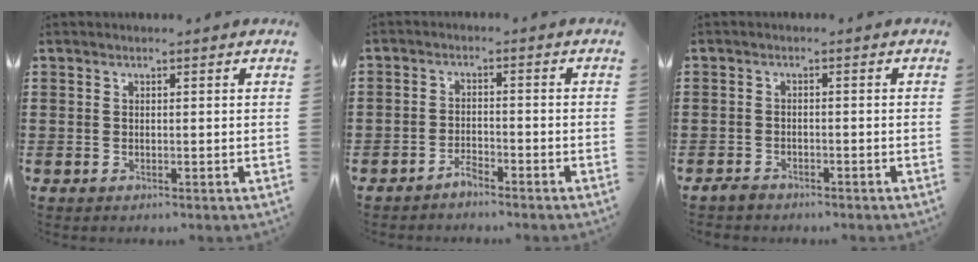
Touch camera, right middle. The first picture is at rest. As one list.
[{"total": 2.6, "force": [-2.5, 0.6, 0.1], "torque": [-0.009, 0.002, -0.053]}, {"total": 1.5, "force": [-1.4, 0.6, 0.4], "torque": [-0.014, 0.000, -0.028]}]